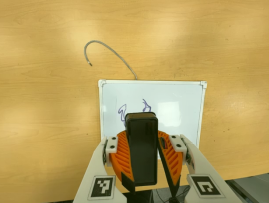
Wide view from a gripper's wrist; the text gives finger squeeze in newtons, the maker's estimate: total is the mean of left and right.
{"total": 10.5, "left": 10.7, "right": 10.3}